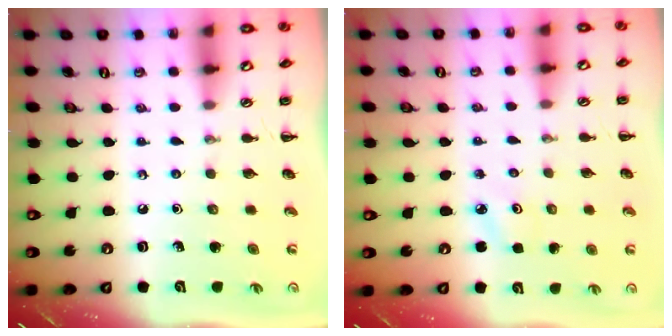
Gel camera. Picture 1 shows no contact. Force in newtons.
{"total": 2.3, "press": 2.2, "slide": 0.6}